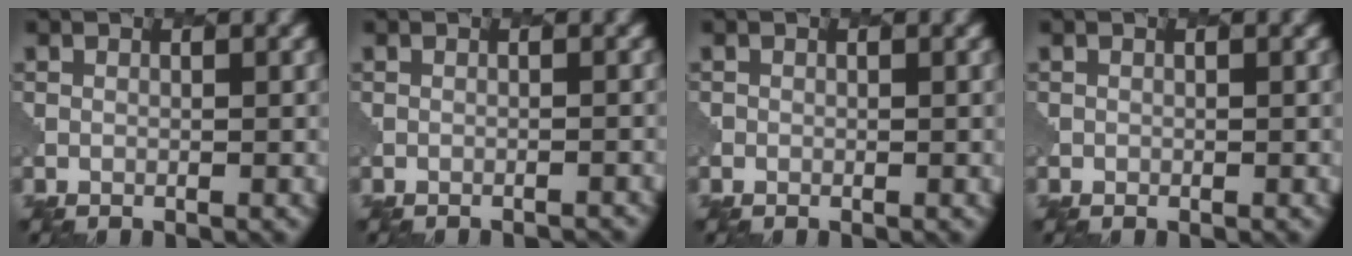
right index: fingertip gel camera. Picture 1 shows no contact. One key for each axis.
{"total": 1.6, "fx": -1.5, "fy": 0.4, "fz": 0.3, "tx": 0.009, "ty": 0.006, "tz": -0.020}
{"total": 0.8, "fx": -0.4, "fy": 0.7, "fz": -0.1, "tx": 0.003, "ty": -0.002, "tz": -0.002}
{"total": 0.6, "fx": -0.2, "fy": 0.6, "fz": 0.0, "tx": 0.001, "ty": -0.003, "tz": 0.001}